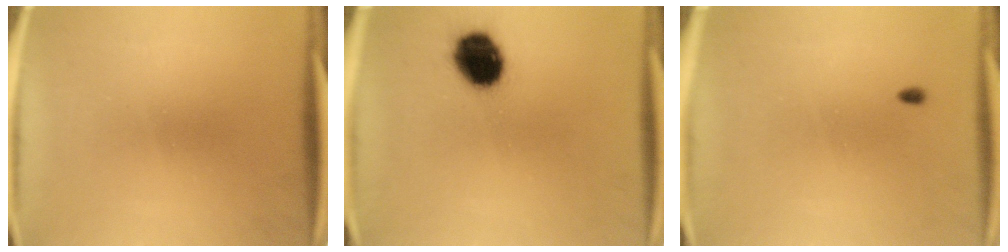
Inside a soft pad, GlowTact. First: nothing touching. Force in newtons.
{"total": 12.4}
{"total": 0.7}